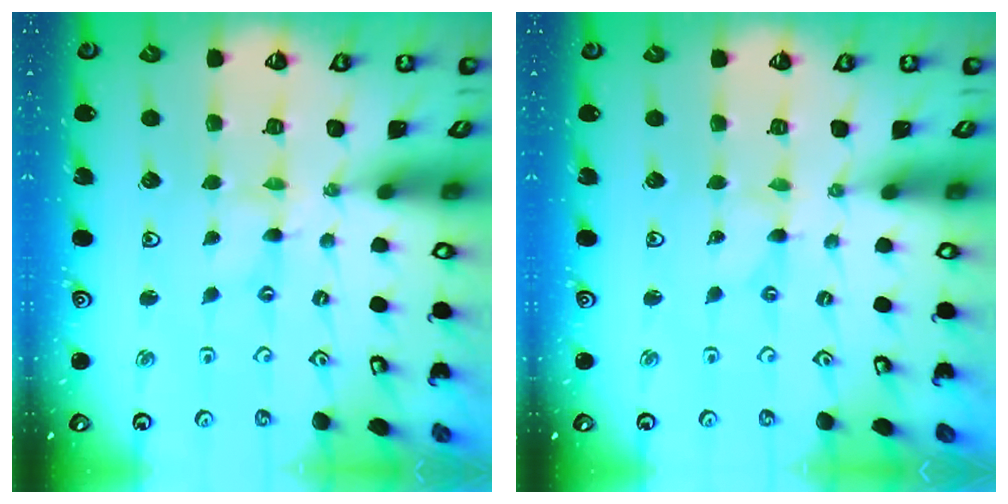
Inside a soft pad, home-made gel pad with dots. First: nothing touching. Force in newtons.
{"total": 0.0}